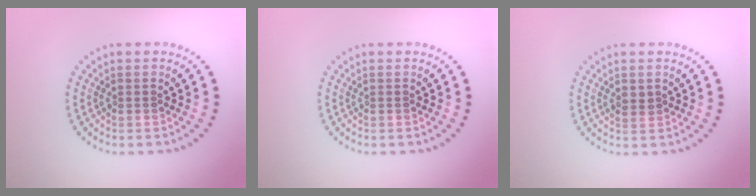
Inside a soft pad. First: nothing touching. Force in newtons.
{"total": 0.0}
{"total": 1.2, "press": 1.1, "slide": 0.4}